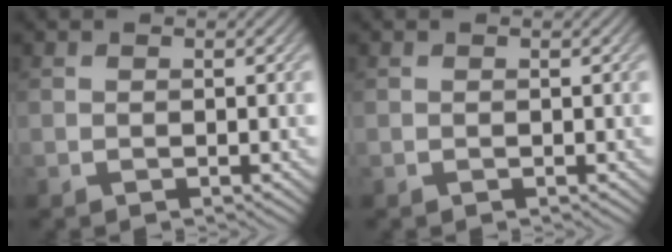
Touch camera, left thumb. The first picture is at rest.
{"total": 0.0}